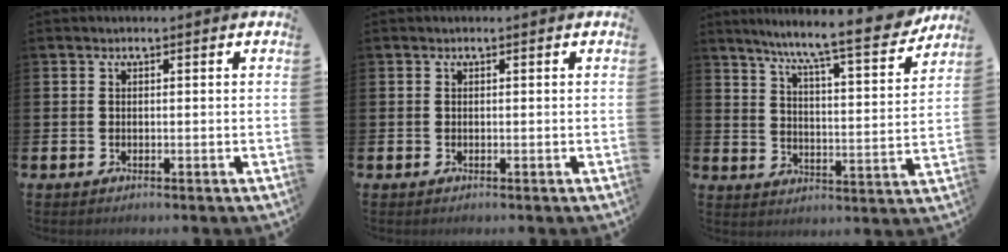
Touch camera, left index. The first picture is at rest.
{"total": 0.0}
{"total": 9.7, "force": [8.4, 0.5, 4.8], "torque": [-0.105, -0.060, 0.135]}